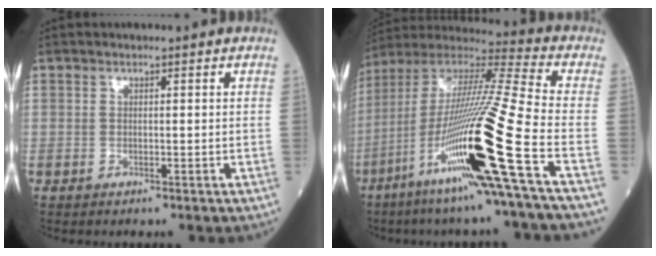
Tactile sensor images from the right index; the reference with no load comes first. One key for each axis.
{"total": 24.1, "fx": -9.8, "fy": -1.4, "fz": 22.0, "tx": -0.425, "ty": -0.040, "tz": -0.190}